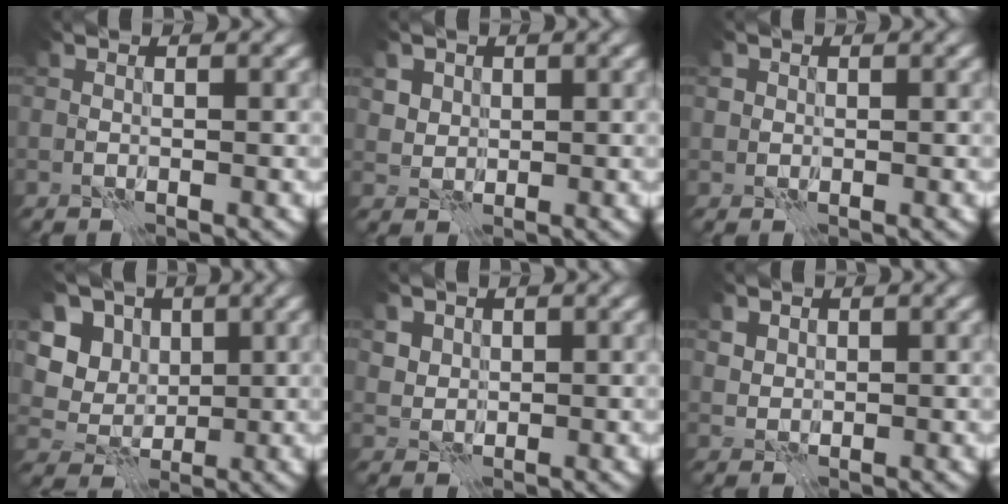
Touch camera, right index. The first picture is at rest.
{"total": 3.1, "force": [1.5, 2.5, 1.1], "torque": [-0.040, -0.002, 0.031]}
{"total": 0.9, "force": [0.0, 0.9, -0.1], "torque": [-0.001, -0.002, -0.003]}
{"total": 7.0, "force": [2.3, 5.8, 3.3], "torque": [-0.068, 0.018, 0.023]}
{"total": 2.9, "force": [1.6, 2.2, 1.0], "torque": [-0.043, -0.003, 0.039]}
{"total": 1.9, "force": [1.1, 1.5, 0.6], "torque": [-0.034, -0.002, 0.034]}